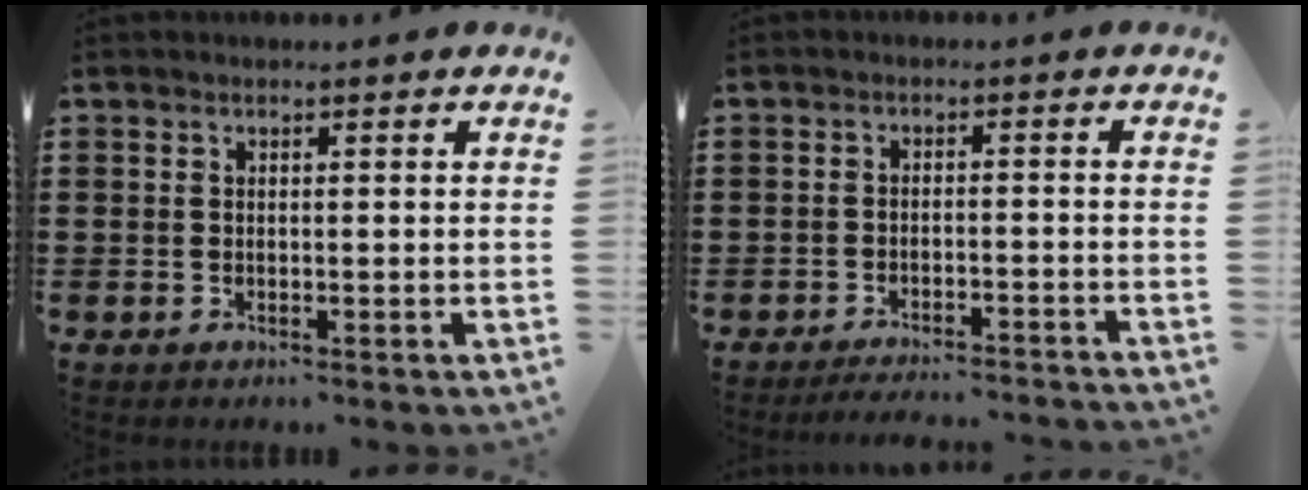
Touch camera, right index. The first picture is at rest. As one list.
[{"total": 2.9, "force": [-2.8, -0.3, 0.3], "torque": [-0.009, -0.004, -0.058]}]